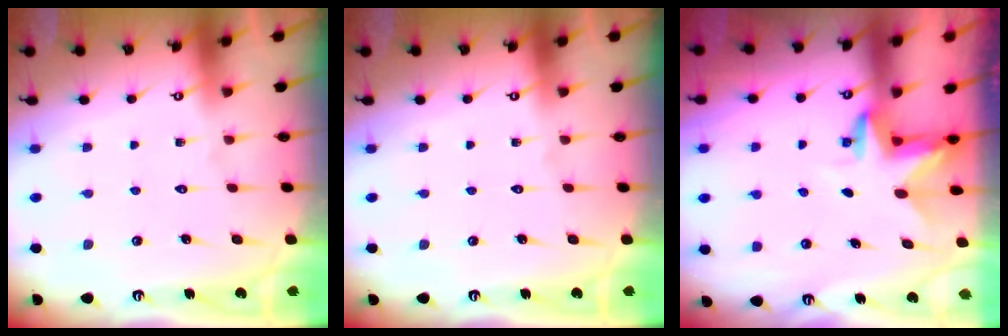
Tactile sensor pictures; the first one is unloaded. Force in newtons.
{"total": 0.0}
{"total": 3.2, "press": 3.2, "slide": 0.1}